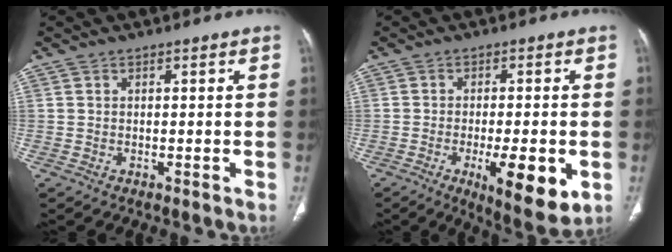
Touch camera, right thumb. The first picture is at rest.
{"total": 9.6, "force": [-3.3, 2.8, 8.5], "torque": [-0.121, -0.005, -0.044]}